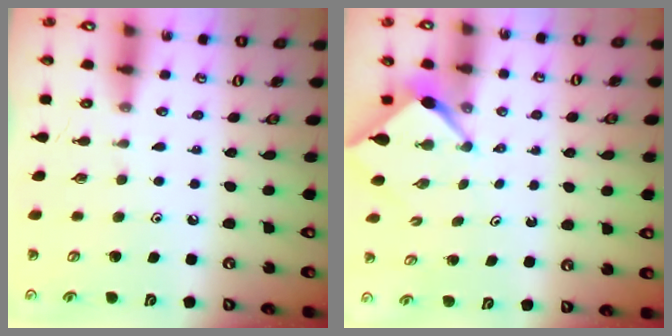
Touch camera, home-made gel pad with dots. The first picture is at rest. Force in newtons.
{"total": 2.6, "press": 2.6, "slide": 0.1}